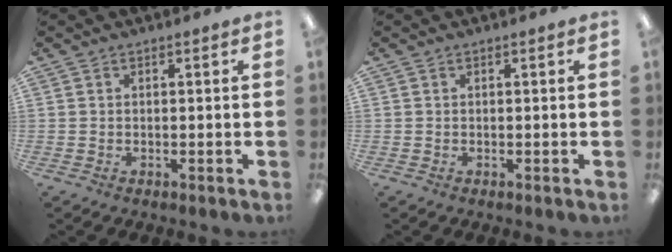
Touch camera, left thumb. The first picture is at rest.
{"total": 0.0}